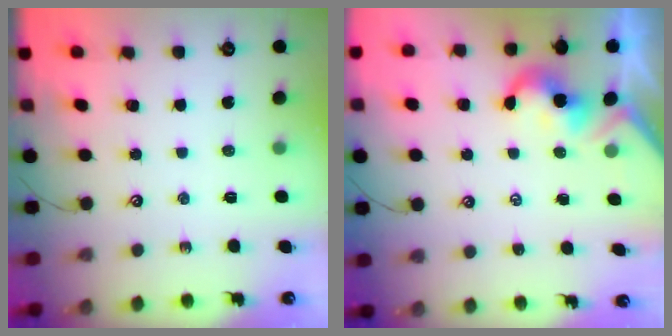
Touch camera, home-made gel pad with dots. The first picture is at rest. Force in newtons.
{"total": 2.1, "press": 2.0, "slide": 0.5}